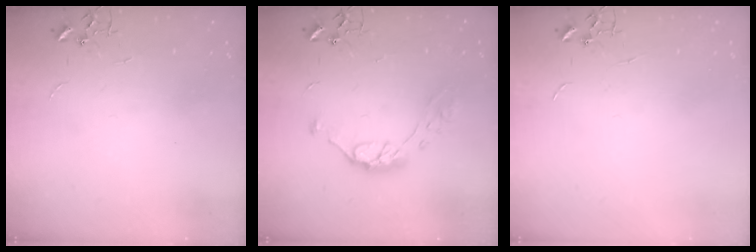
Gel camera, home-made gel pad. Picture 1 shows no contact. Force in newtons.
{"total": 9.7, "press": 9.7, "slide": 0.5}
{"total": 0.0}